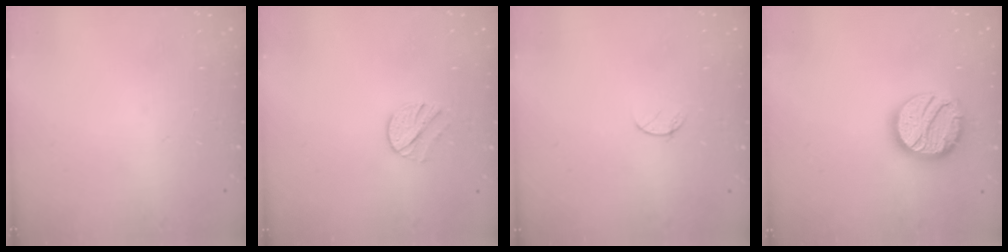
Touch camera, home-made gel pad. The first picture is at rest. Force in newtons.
{"total": 8.2, "press": 8.1, "slide": 0.7}
{"total": 4.7, "press": 4.6, "slide": 0.5}
{"total": 17.1, "press": 17.0, "slide": 1.5}